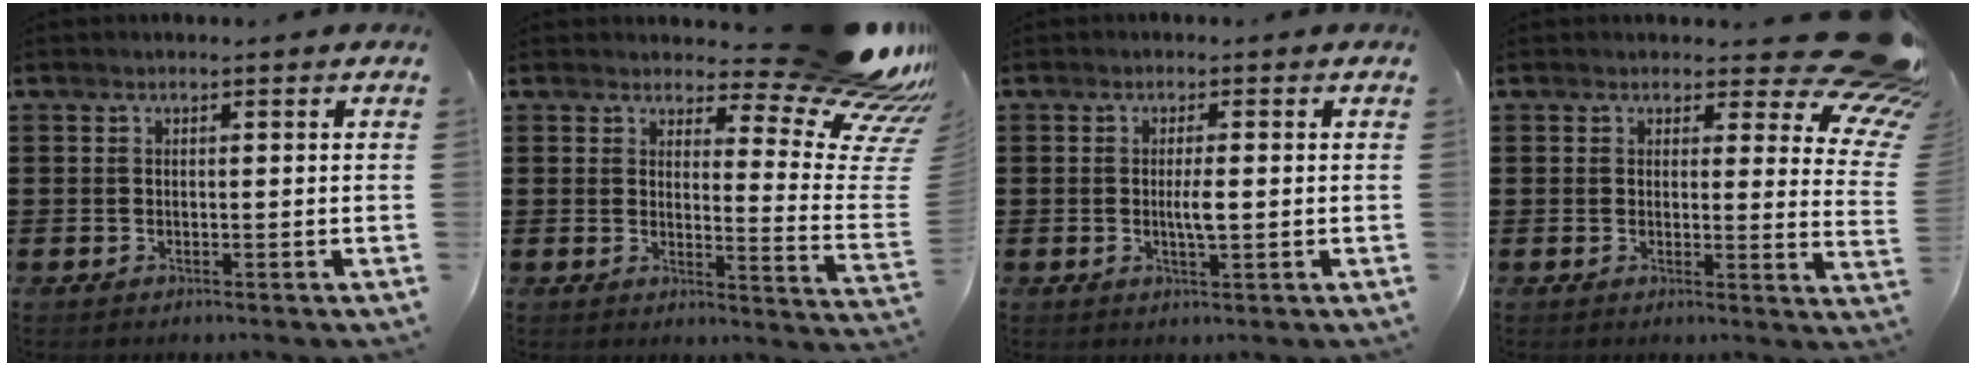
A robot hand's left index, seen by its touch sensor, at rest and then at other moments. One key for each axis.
{"total": 12.4, "fx": 9.5, "fy": 2.4, "fz": 7.6, "tx": -0.110, "ty": -0.076, "tz": 0.163}
{"total": 2.9, "fx": -0.1, "fy": 0.5, "fz": 2.8, "tx": -0.051, "ty": -0.002, "tz": -0.002}
{"total": 8.1, "fx": 6.3, "fy": 2.2, "fz": 4.6, "tx": -0.065, "ty": -0.041, "tz": 0.112}